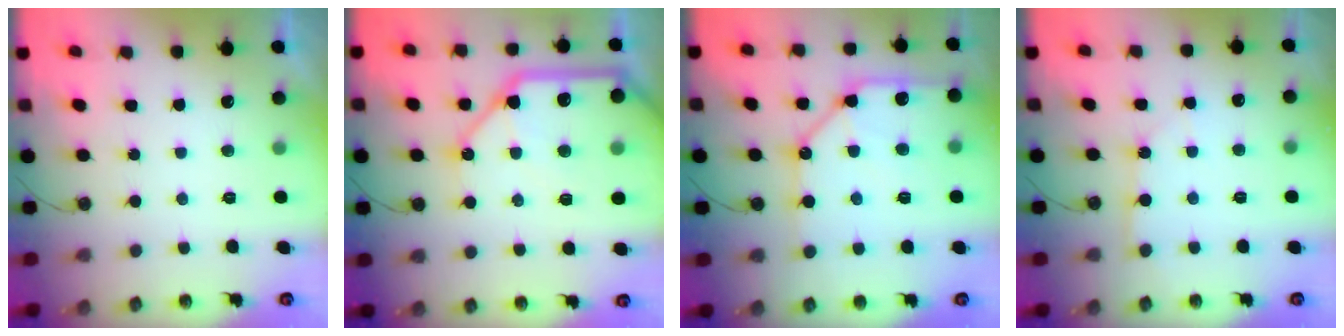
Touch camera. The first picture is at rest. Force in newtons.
{"total": 22.6, "press": 22.3, "slide": 3.1}
{"total": 15.6, "press": 15.4, "slide": 2.3}
{"total": 3.6, "press": 3.5, "slide": 0.5}